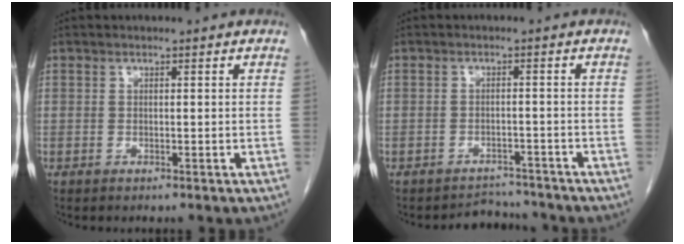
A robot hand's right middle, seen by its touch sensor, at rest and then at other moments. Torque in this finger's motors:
{"motor_torque": [-0.35, -0.38, -0.08, -0.01]}